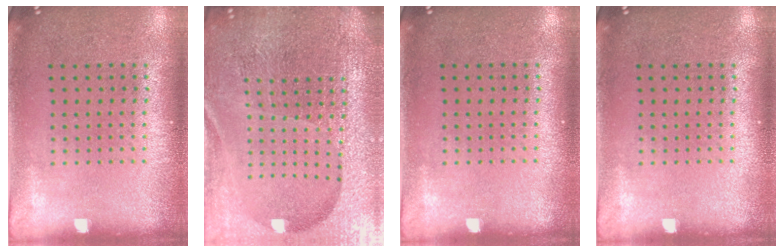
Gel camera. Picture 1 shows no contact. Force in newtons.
{"total": 6.8, "press": 5.9, "slide": 3.4}
{"total": 0.0}
{"total": 0.0}